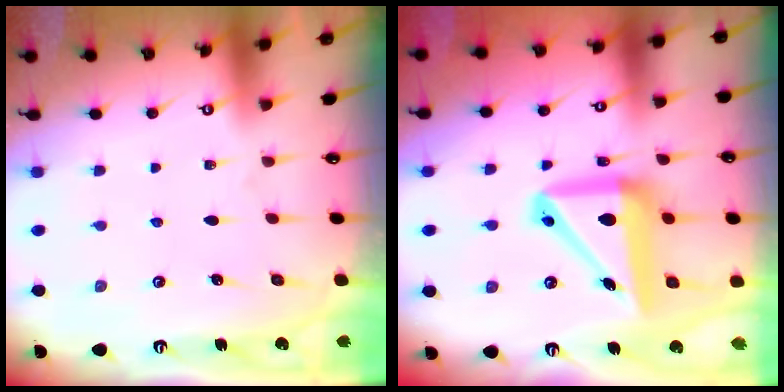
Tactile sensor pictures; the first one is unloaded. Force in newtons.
{"total": 15.3, "press": 15.1, "slide": 2.4}